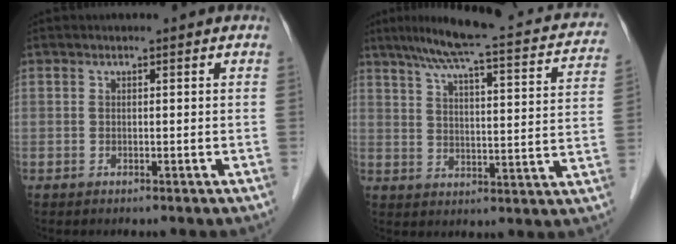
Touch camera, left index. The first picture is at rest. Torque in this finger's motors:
{"motor_torque": [0.65, -0.80, 0.05, 0.06]}